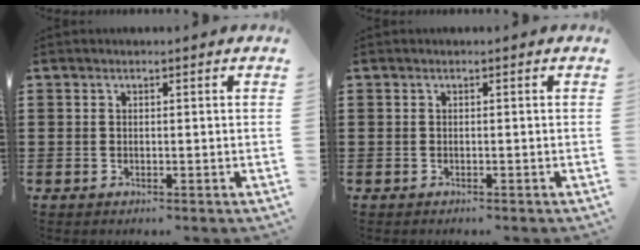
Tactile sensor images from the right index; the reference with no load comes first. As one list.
[{"total": 0.0}]